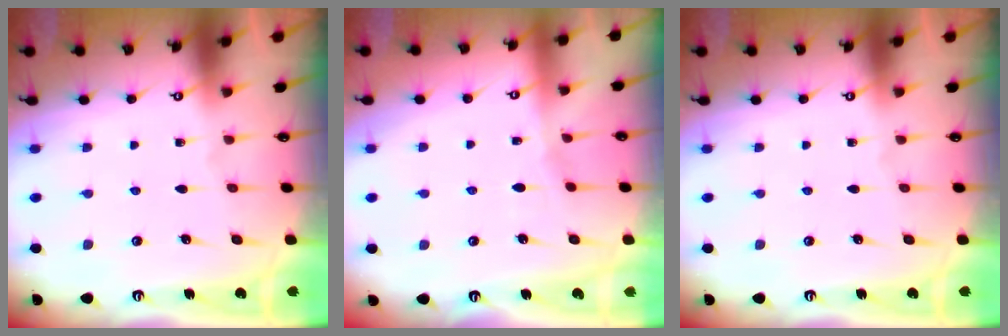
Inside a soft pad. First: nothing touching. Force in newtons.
{"total": 3.8, "press": 3.8, "slide": 0.4}
{"total": 0.0}